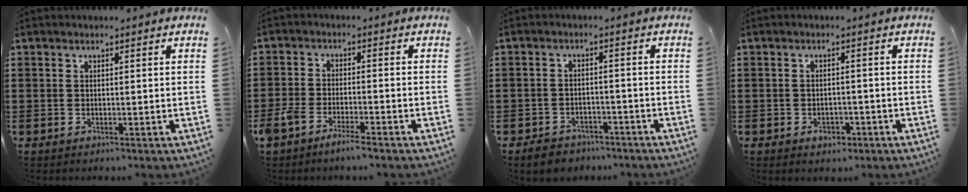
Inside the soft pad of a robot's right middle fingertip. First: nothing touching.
{"total": 3.7, "force": [-3.2, 0.4, 1.8], "torque": [-0.053, -0.006, -0.067]}
{"total": 2.9, "force": [-2.8, 1.0, 0.1], "torque": [-0.010, 0.005, -0.059]}
{"total": 2.1, "force": [-1.2, 1.4, 1.0], "torque": [-0.023, 0.000, -0.025]}